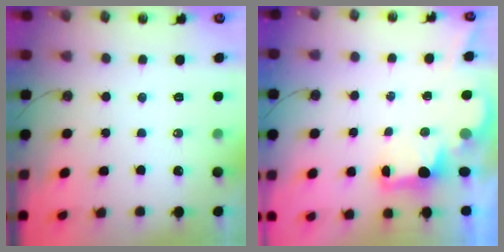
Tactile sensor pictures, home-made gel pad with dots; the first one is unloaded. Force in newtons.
{"total": 2.2, "press": 2.1, "slide": 0.7}